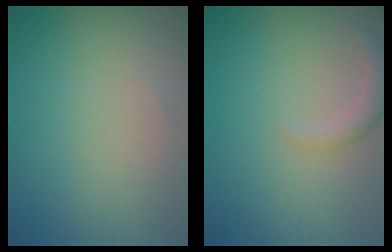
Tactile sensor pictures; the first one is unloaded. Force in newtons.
{"total": 1.8, "press": 1.8, "slide": 0.2}